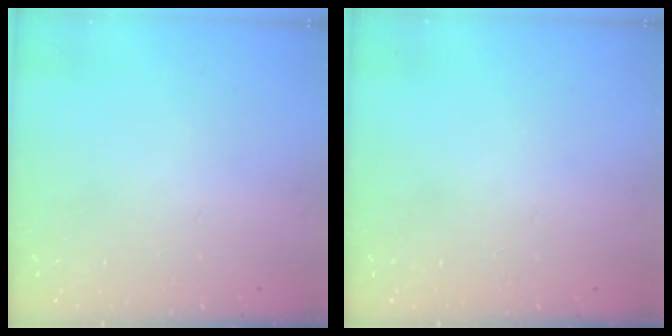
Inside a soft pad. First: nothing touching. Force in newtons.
{"total": 0.0}